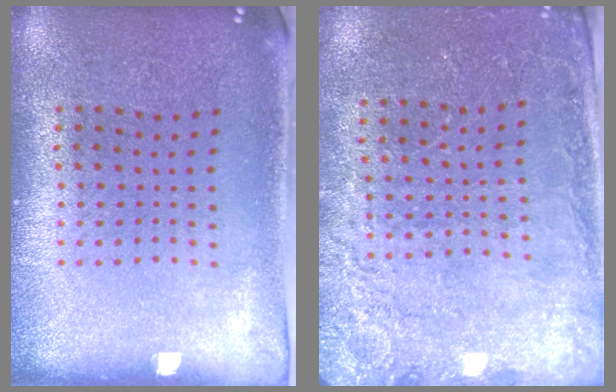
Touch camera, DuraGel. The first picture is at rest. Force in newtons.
{"total": 2.5, "press": 2.5, "slide": 0.5}